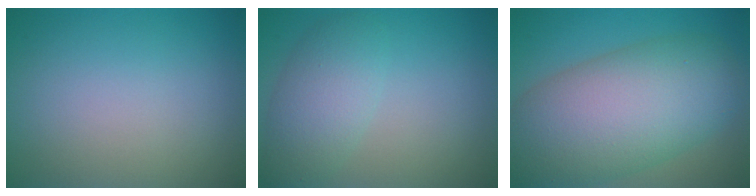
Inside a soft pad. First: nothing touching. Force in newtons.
{"total": 3.9, "press": 3.9, "slide": 0.2}
{"total": 11.8, "press": 11.8, "slide": 0.6}